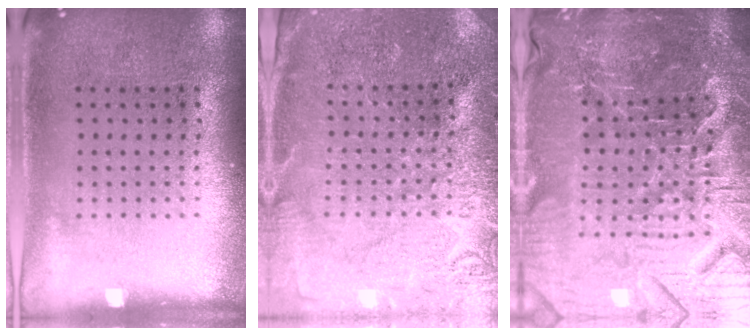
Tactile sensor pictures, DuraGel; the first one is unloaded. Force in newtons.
{"total": 3.2, "press": 3.1, "slide": 0.5}
{"total": 5.8, "press": 5.5, "slide": 1.9}